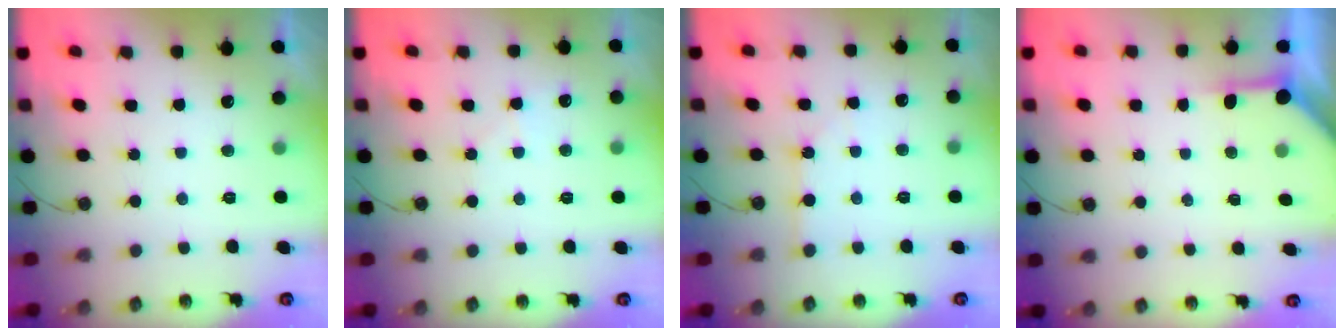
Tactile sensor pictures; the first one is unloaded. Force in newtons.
{"total": 4.8, "press": 4.7, "slide": 0.6}
{"total": 1.2, "press": 1.2, "slide": 0.2}
{"total": 3.9, "press": 3.8, "slide": 0.4}